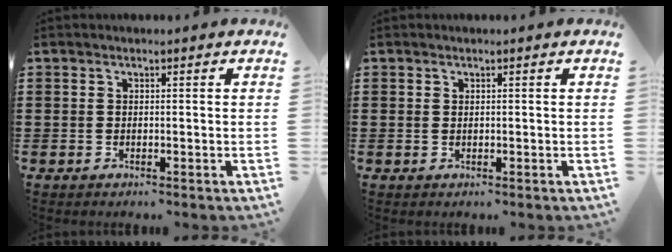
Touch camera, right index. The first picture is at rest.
{"total": 0.5, "force": [0.3, 0.3, 0.3], "torque": [-0.007, 0.001, 0.006]}